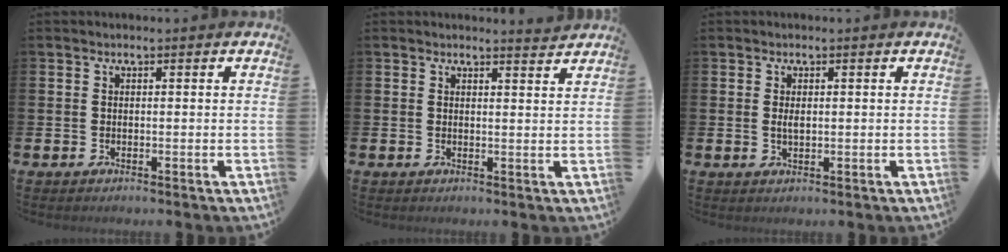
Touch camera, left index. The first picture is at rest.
{"total": 2.3, "force": [2.3, -0.1, 0.0], "torque": [0.011, -0.018, 0.039]}
{"total": 1.1, "force": [0.2, 0.5, 1.0], "torque": [-0.020, 0.003, 0.003]}